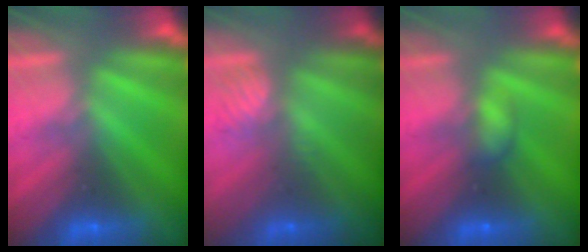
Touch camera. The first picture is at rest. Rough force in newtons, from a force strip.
{"total": 2.6}
{"total": 2.2}